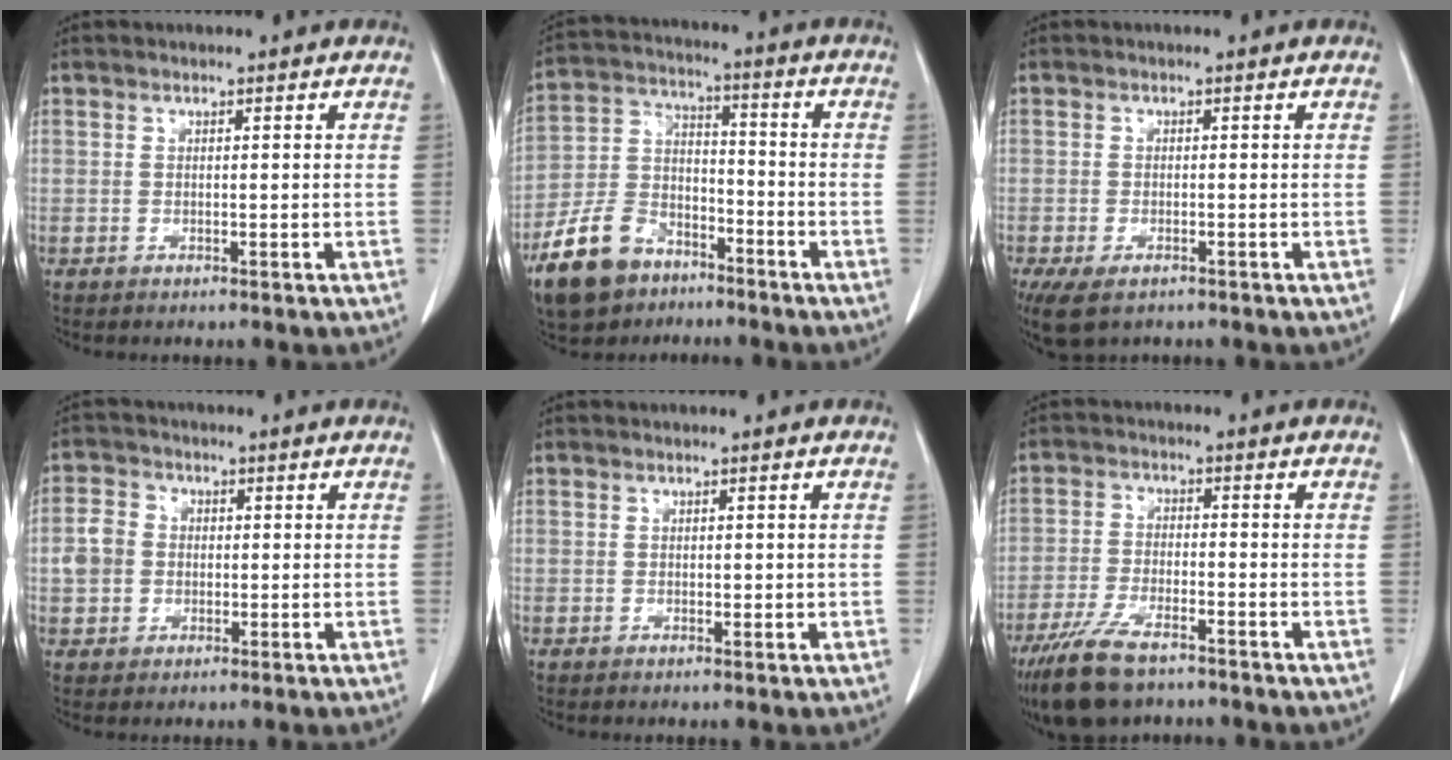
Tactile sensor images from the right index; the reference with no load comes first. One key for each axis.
{"total": 12.3, "fx": -8.1, "fy": 7.4, "fz": 5.7, "tx": -0.138, "ty": 0.006, "tz": -0.148}
{"total": 5.7, "fx": -3.8, "fy": 2.8, "fz": 3.3, "tx": -0.063, "ty": -0.012, "tz": -0.057}
{"total": 4.9, "fx": -0.2, "fy": 4.3, "fz": 2.2, "tx": -0.059, "ty": 0.019, "tz": -0.003}
{"total": 0.8, "fx": 0.0, "fy": 0.6, "fz": 0.6, "tx": -0.003, "ty": 0.000, "tz": 0.001}
{"total": 9.9, "fx": -7.2, "fy": 3.0, "fz": 6.1, "tx": -0.122, "ty": -0.020, "tz": -0.125}